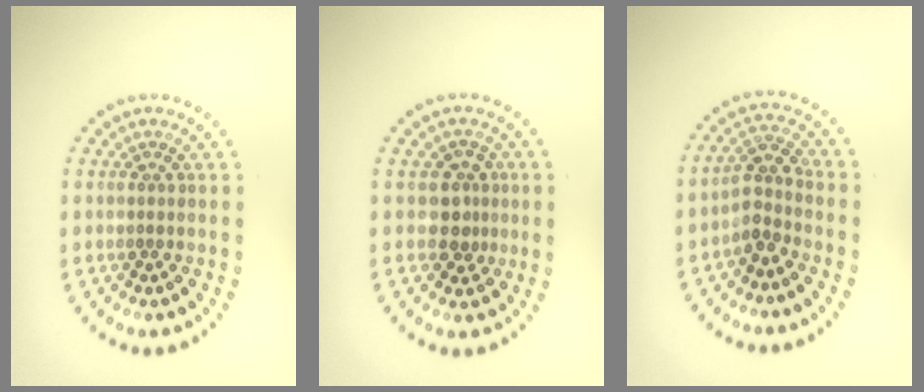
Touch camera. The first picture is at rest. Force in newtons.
{"total": 2.5, "press": 2.2, "slide": 1.1}
{"total": 2.6, "press": 2.0, "slide": 1.6}